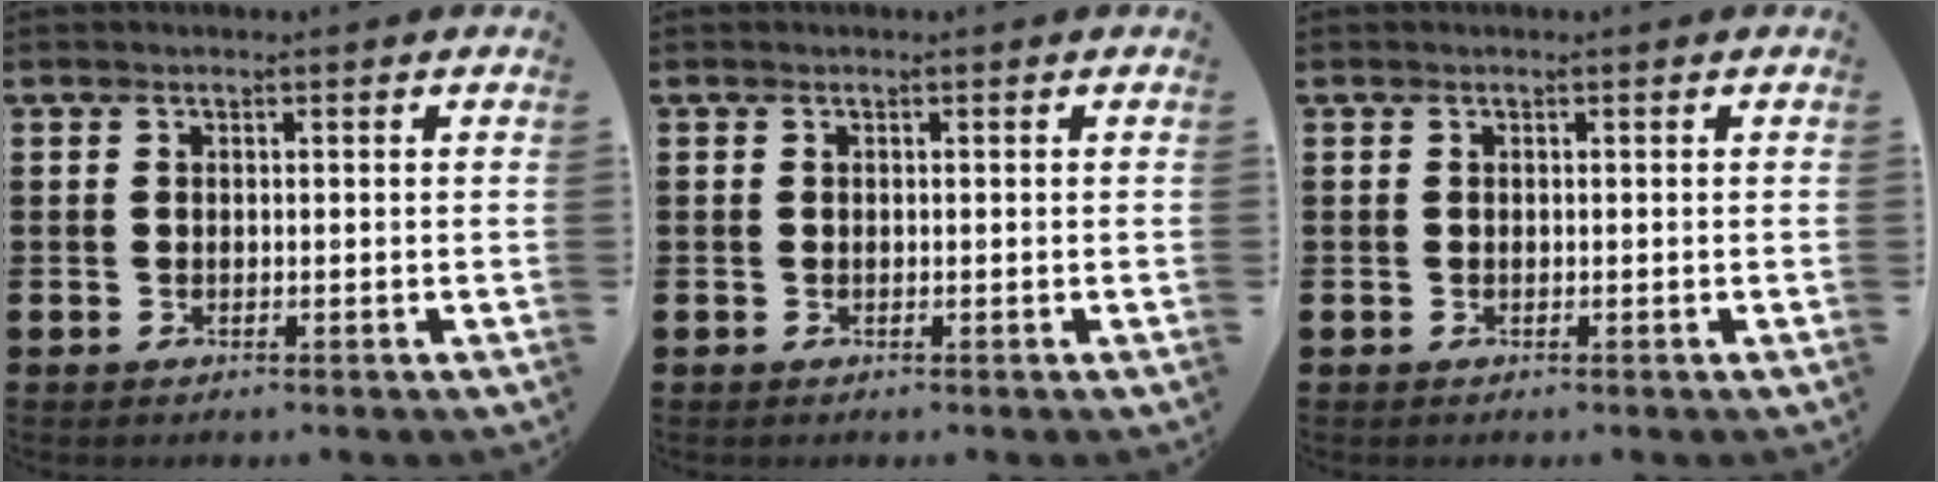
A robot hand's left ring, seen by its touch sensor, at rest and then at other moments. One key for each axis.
{"total": 0.0}
{"total": 0.0}